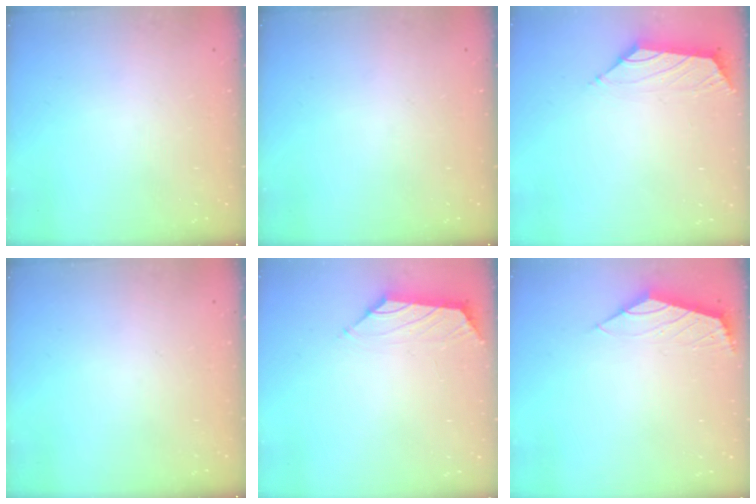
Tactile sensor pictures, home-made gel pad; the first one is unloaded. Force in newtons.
{"total": 0.0}
{"total": 1.7, "press": 1.6, "slide": 0.6}
{"total": 0.0}
{"total": 0.0}
{"total": 2.1, "press": 2.0, "slide": 0.6}